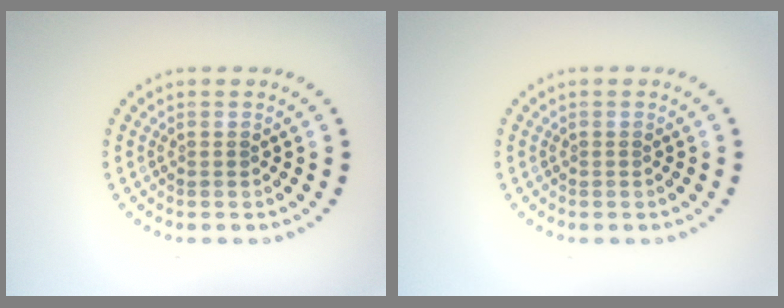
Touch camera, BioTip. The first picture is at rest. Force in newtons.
{"total": 0.0}